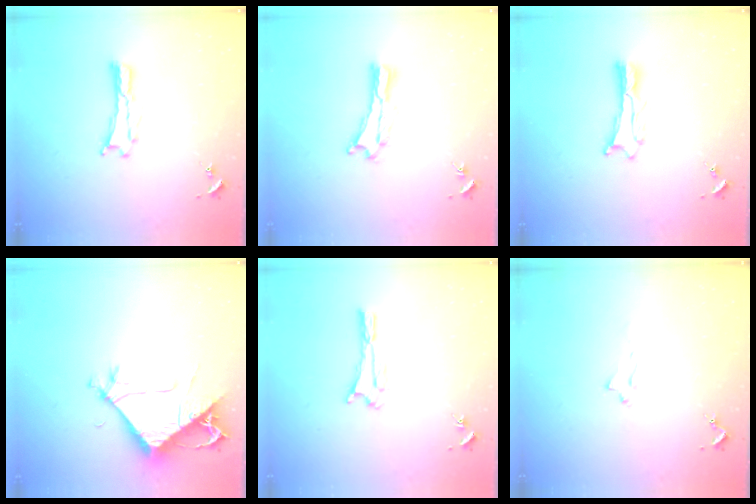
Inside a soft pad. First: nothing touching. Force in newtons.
{"total": 0.7, "press": 0.7, "slide": 0.2}
{"total": 1.1, "press": 1.1, "slide": 0.2}
{"total": 8.2, "press": 8.1, "slide": 1.2}
{"total": 3.3, "press": 3.3, "slide": 0.4}
{"total": 2.0, "press": 2.0, "slide": 0.4}